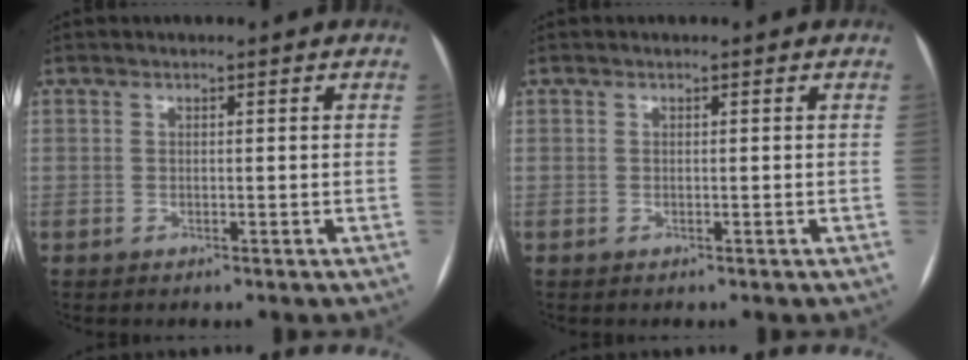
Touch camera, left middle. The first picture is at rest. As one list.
[{"total": 0.0}]